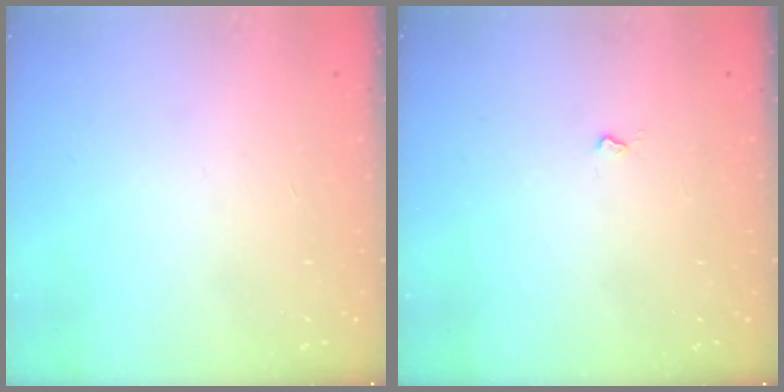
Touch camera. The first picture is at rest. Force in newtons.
{"total": 1.9, "press": 1.9, "slide": 0.4}